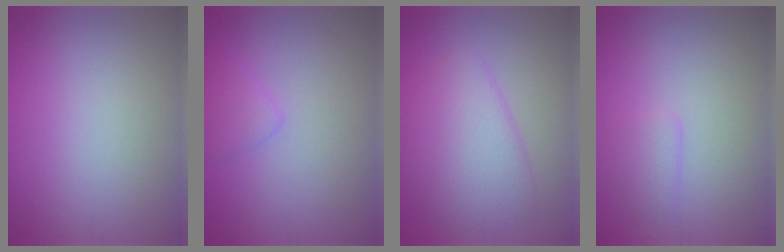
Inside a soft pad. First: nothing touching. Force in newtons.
{"total": 1.5, "press": 1.5, "slide": 0.1}
{"total": 5.1, "press": 5.1, "slide": 0.3}
{"total": 1.3, "press": 1.3, "slide": 0.1}